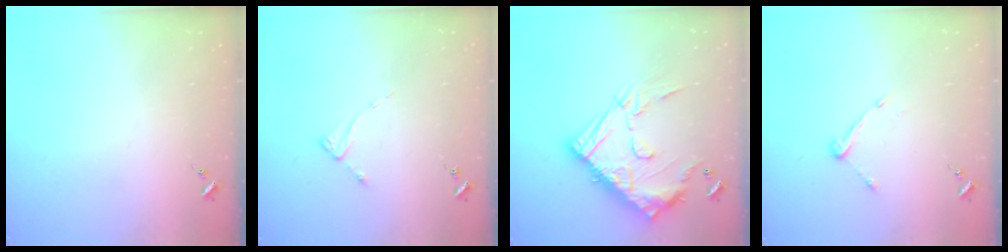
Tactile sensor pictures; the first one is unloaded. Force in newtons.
{"total": 2.0, "press": 2.0, "slide": 0.3}
{"total": 21.0, "press": 21.0, "slide": 1.6}
{"total": 6.5, "press": 6.5, "slide": 0.6}